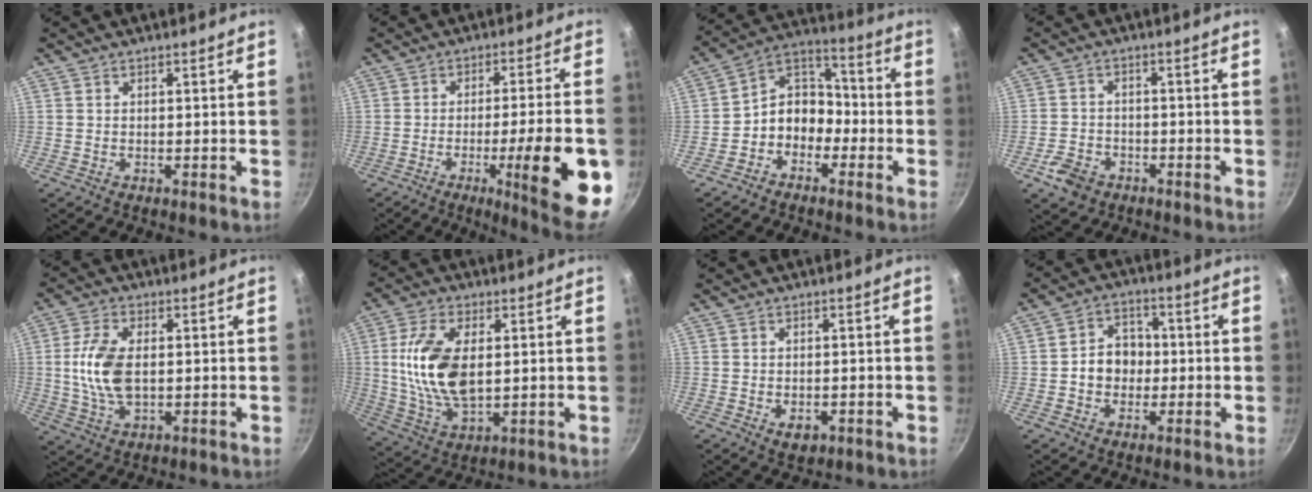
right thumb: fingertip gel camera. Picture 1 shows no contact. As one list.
[{"total": 17.9, "force": [-5.6, 2.6, 16.8], "torque": [-0.216, 0.016, -0.074]}, {"total": 9.4, "force": [-3.6, 7.3, 4.6], "torque": [-0.033, 0.059, -0.085]}, {"total": 5.5, "force": [-3.2, 3.8, 2.4], "torque": [-0.047, 0.026, -0.057]}, {"total": 9.9, "force": [0.4, 5.4, 8.3], "torque": [-0.166, 0.001, 0.008]}, {"total": 14.5, "force": [1.7, 7.7, 12.1], "torque": [-0.229, -0.006, 0.038]}, {"total": 3.3, "force": [-1.1, 2.2, 2.2], "torque": [-0.029, 0.000, -0.008]}, {"total": 7.8, "force": [-0.6, 6.5, 4.2], "torque": [-0.031, 0.018, -0.018]}]